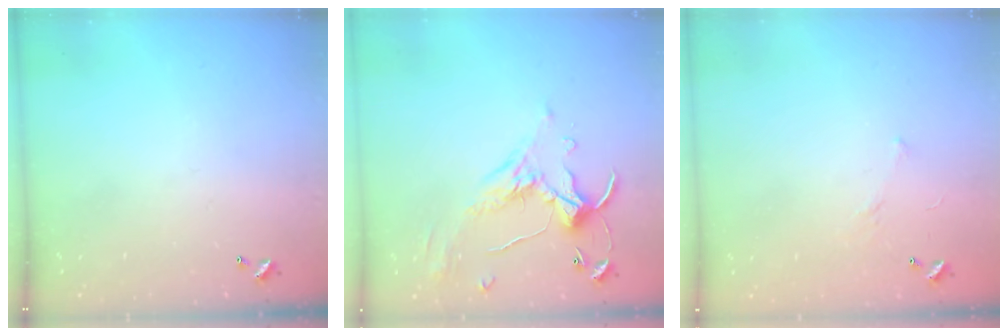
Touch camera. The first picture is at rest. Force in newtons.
{"total": 1.1, "press": 0.5, "slide": 1.0}
{"total": 7.0, "press": 7.0, "slide": 0.7}